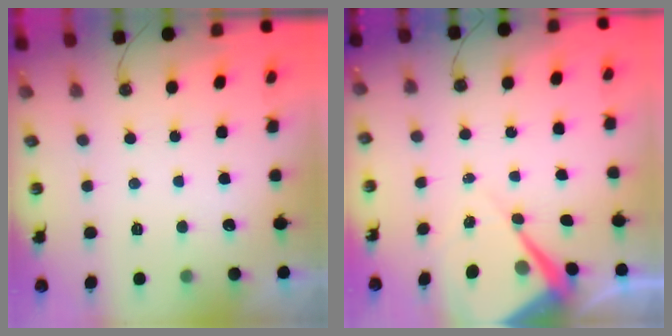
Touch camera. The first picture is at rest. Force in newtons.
{"total": 7.2, "press": 7.2, "slide": 0.6}